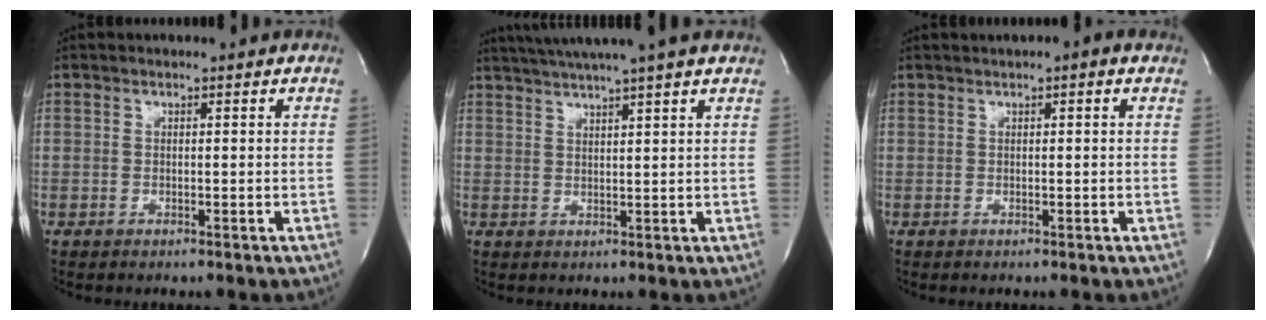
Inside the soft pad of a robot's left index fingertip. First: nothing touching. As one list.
[{"total": 11.0, "force": [9.2, -1.0, 6.0], "torque": [-0.106, 0.022, 0.122]}, {"total": 1.4, "force": [0.5, 0.2, 1.3], "torque": [-0.024, 0.006, 0.002]}]